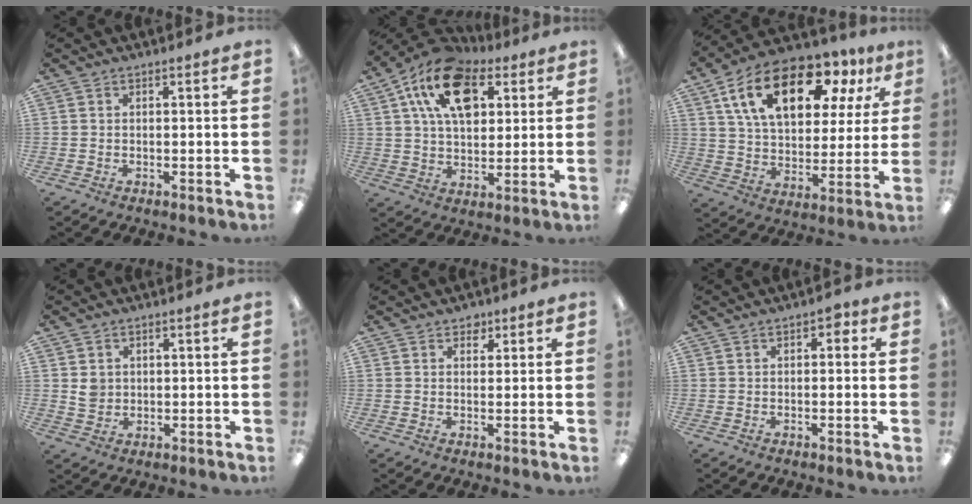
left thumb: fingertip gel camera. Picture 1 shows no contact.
{"total": 17.1, "force": [7.8, 10.3, 11.2], "torque": [-0.190, -0.010, 0.142]}
{"total": 19.8, "force": [10.8, 10.4, 12.9], "torque": [-0.234, -0.024, 0.187]}
{"total": 3.3, "force": [0.7, 3.0, 1.2], "torque": [-0.011, -0.002, 0.010]}
{"total": 2.2, "force": [1.5, 1.5, 0.5], "torque": [0.002, -0.004, 0.023]}
{"total": 1.7, "force": [0.0, 1.2, 1.2], "torque": [-0.015, 0.003, -0.002]}